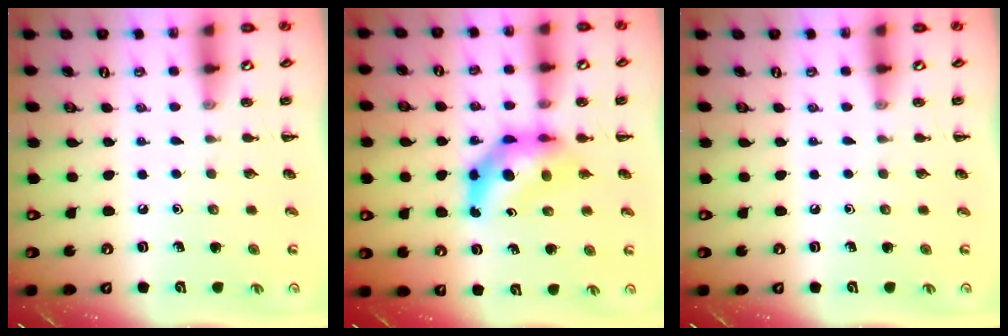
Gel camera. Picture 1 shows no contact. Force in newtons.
{"total": 7.5, "press": 7.3, "slide": 1.9}
{"total": 0.0}